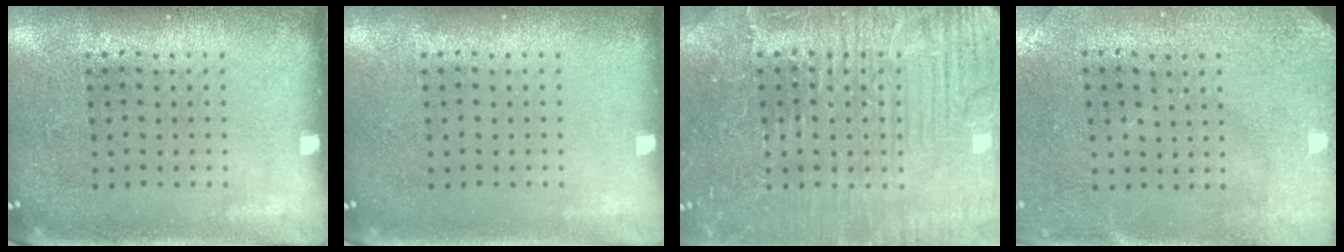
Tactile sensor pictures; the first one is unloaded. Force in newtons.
{"total": 0.0}
{"total": 4.5, "press": 4.5, "slide": 0.6}
{"total": 3.0, "press": 2.3, "slide": 1.9}